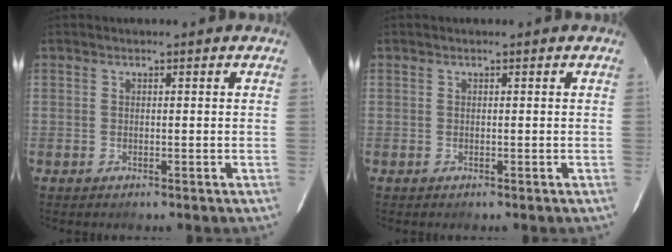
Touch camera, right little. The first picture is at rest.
{"total": 0.0}